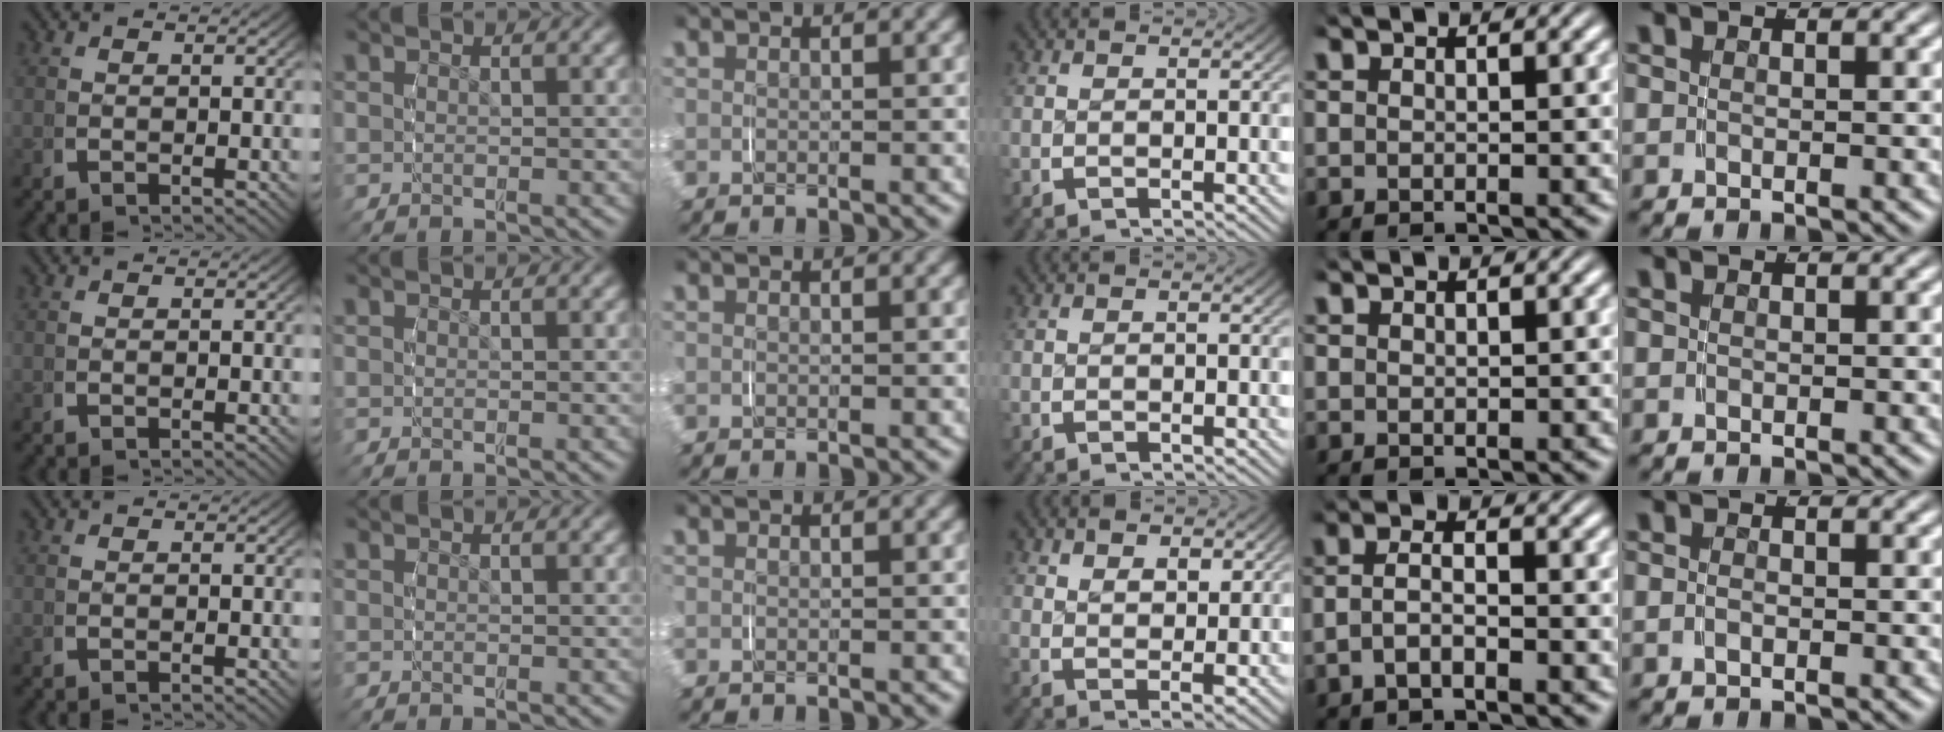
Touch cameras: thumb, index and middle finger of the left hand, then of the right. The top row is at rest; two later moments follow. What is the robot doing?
{"motion": "grasp_and_lifting", "object": "scarf"}